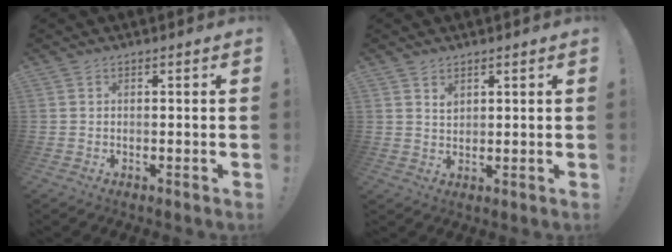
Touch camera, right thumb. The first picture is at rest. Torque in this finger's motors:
{"motor_torque": [0.53, 0.54, -0.21, 0.13, -0.02]}